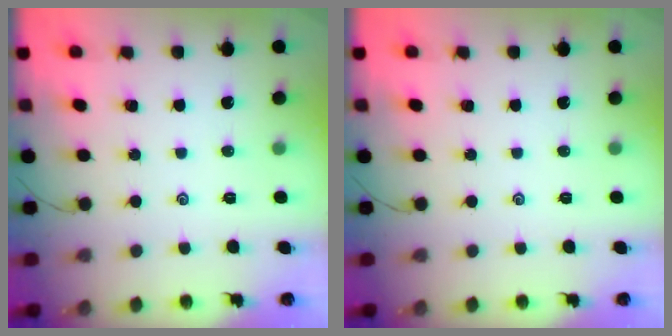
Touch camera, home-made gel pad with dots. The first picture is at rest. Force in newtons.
{"total": 0.0}